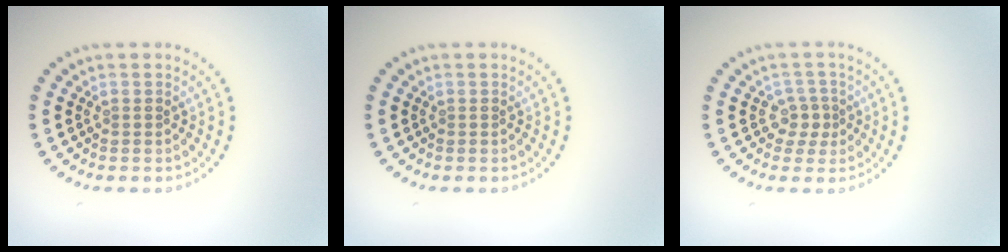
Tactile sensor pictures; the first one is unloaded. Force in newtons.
{"total": 0.0}
{"total": 2.0, "press": 1.5, "slide": 1.2}